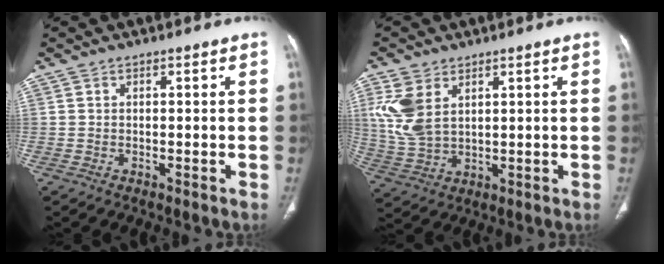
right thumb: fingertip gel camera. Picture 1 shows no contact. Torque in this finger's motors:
{"motor_torque": [-0.32, 0.57, 0.83, 0.89, 0.09]}